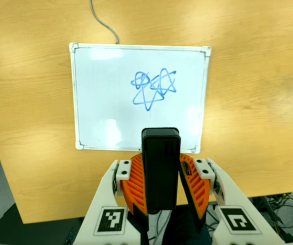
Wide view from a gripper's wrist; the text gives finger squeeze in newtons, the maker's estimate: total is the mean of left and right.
{"total": 5.5, "left": 4.7, "right": 6.2}